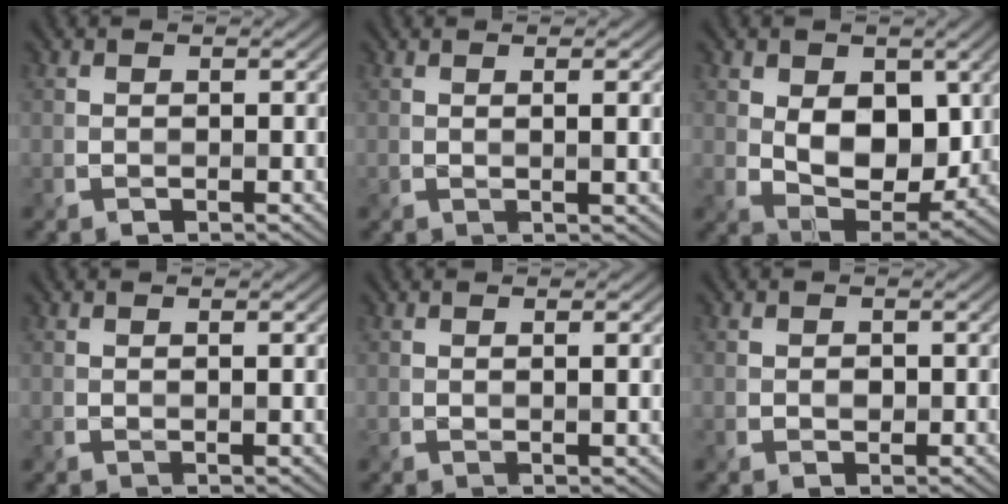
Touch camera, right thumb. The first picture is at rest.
{"total": 2.6, "force": [0.5, 0.3, 2.6], "torque": [-0.041, 0.006, 0.007]}
{"total": 8.5, "force": [1.6, 5.6, 6.2], "torque": [-0.125, -0.012, 0.024]}
{"total": 1.0, "force": [0.2, -0.1, 0.9], "torque": [-0.018, 0.004, 0.002]}
{"total": 1.9, "force": [0.4, 0.1, 1.9], "torque": [-0.032, 0.006, 0.005]}
{"total": 0.8, "force": [-0.1, 0.6, 0.5], "torque": [-0.012, -0.004, -0.001]}